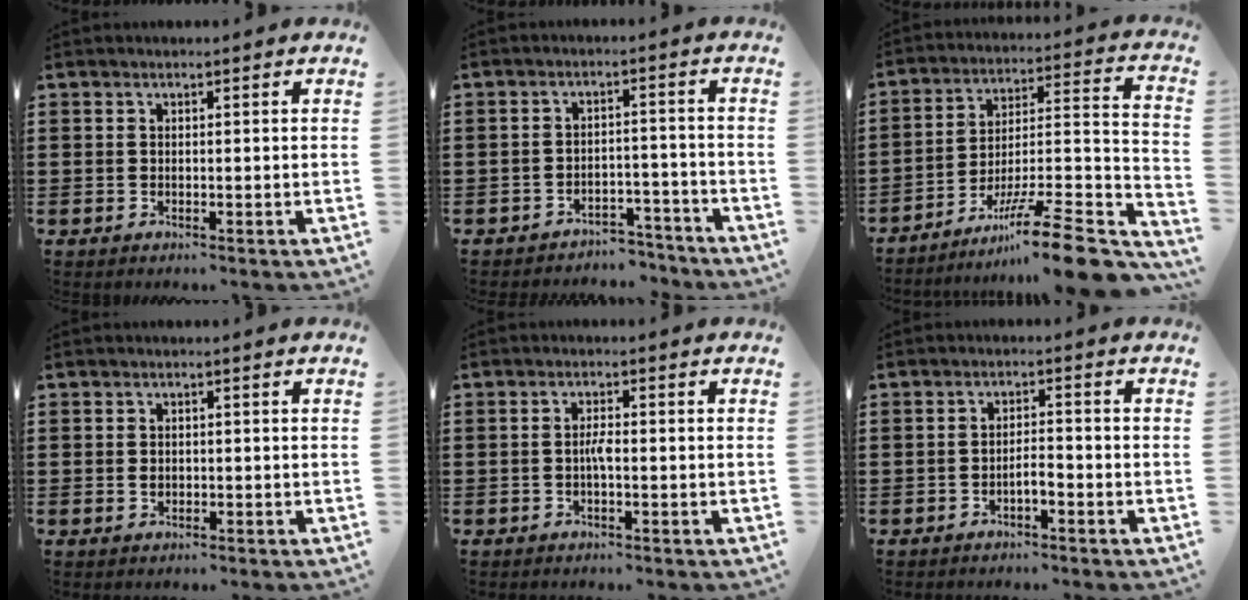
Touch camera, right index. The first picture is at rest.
{"total": 3.6, "force": [-3.5, 0.6, 0.6], "torque": [-0.014, 0.006, -0.072]}
{"total": 13.7, "force": [-10.0, 1.1, 9.3], "torque": [-0.127, 0.021, -0.179]}
{"total": 0.9, "force": [-0.2, 0.6, 0.6], "torque": [-0.016, 0.000, -0.003]}
{"total": 2.2, "force": [-0.5, 0.4, 2.1], "torque": [-0.048, -0.001, -0.013]}
{"total": 2.0, "force": [-1.3, 0.4, 1.5], "torque": [-0.029, 0.004, -0.025]}